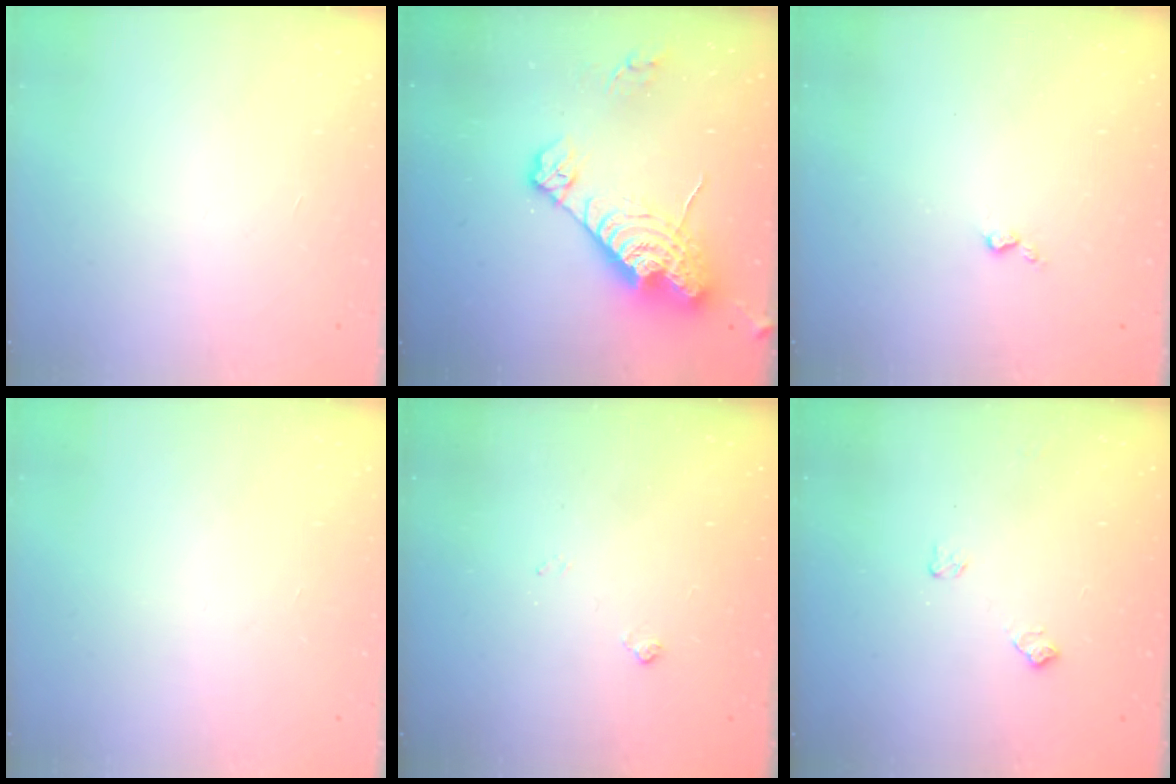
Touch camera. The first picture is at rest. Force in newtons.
{"total": 16.2, "press": 16.1, "slide": 1.3}
{"total": 3.0, "press": 3.0, "slide": 0.5}
{"total": 0.0}
{"total": 5.4, "press": 5.4, "slide": 0.7}
{"total": 4.9, "press": 4.8, "slide": 0.7}